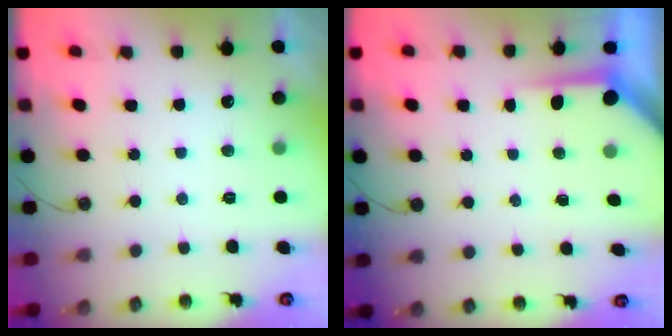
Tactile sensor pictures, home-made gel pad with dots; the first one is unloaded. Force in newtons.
{"total": 6.5, "press": 6.5, "slide": 0.2}